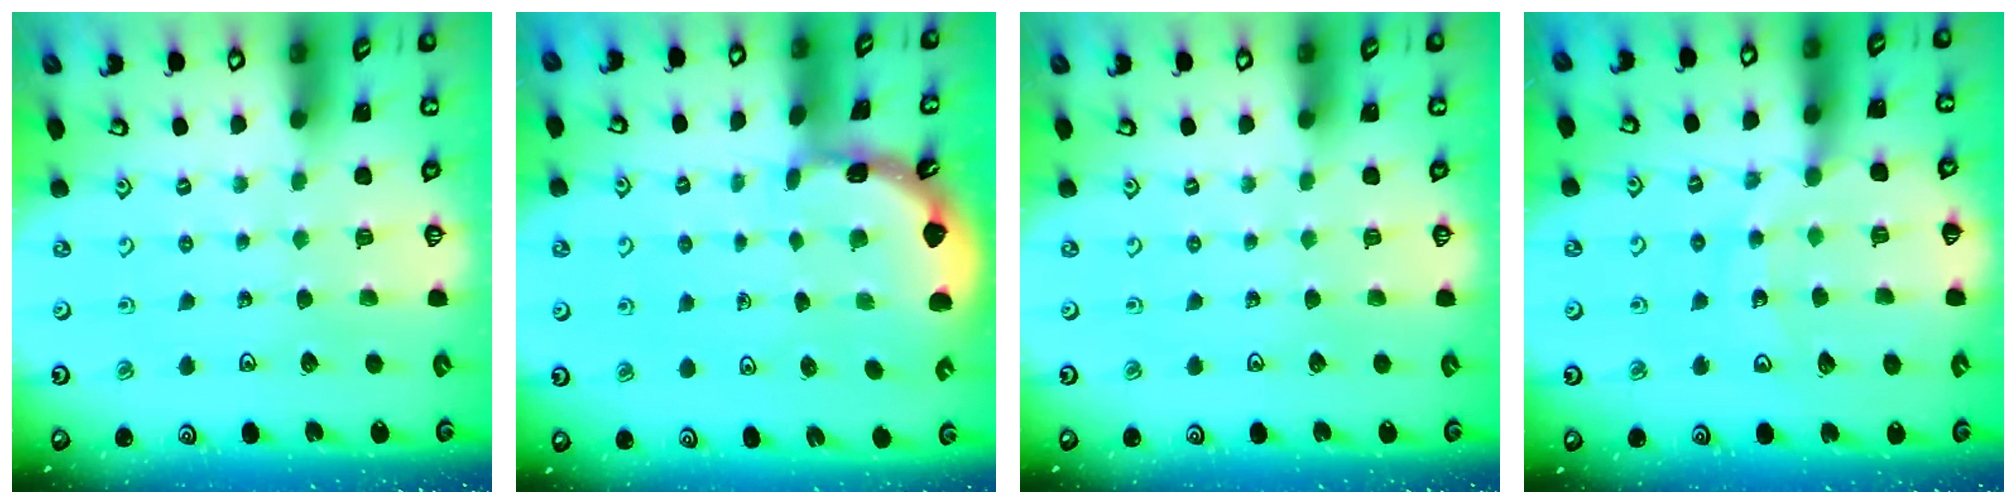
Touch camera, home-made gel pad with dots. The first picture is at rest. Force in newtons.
{"total": 1.8, "press": 1.8, "slide": 0.1}
{"total": 0.0}
{"total": 12.1, "press": 12.0, "slide": 1.5}